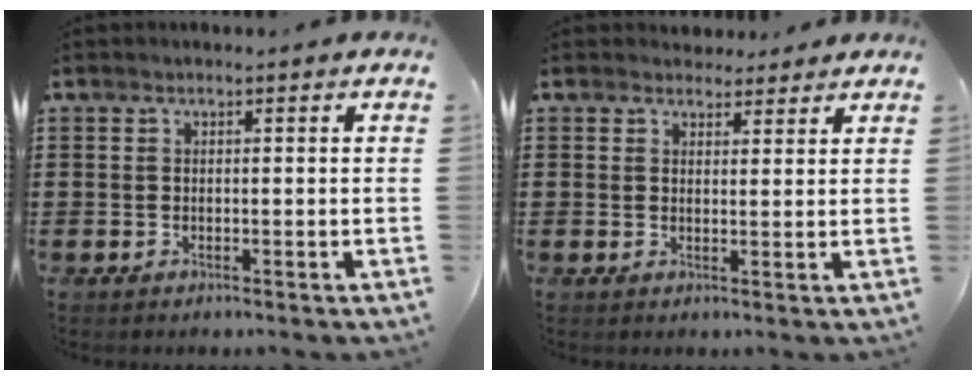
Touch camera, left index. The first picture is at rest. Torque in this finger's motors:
{"motor_torque": [2.14, 0.00, 0.06, -0.04]}